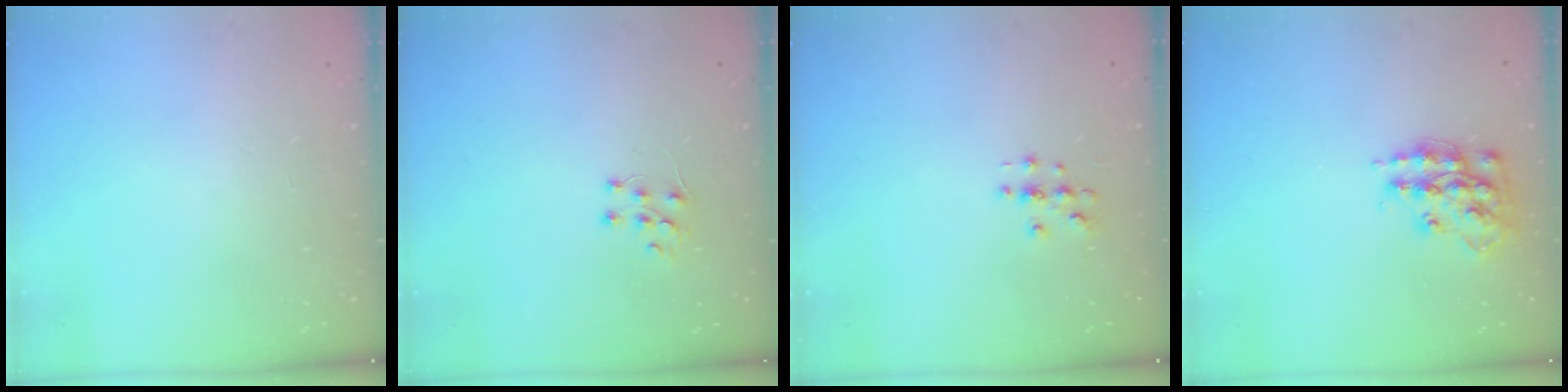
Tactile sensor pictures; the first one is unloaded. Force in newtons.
{"total": 4.7, "press": 4.7, "slide": 0.3}
{"total": 2.9, "press": 2.9, "slide": 0.3}
{"total": 15.3, "press": 15.3, "slide": 1.0}